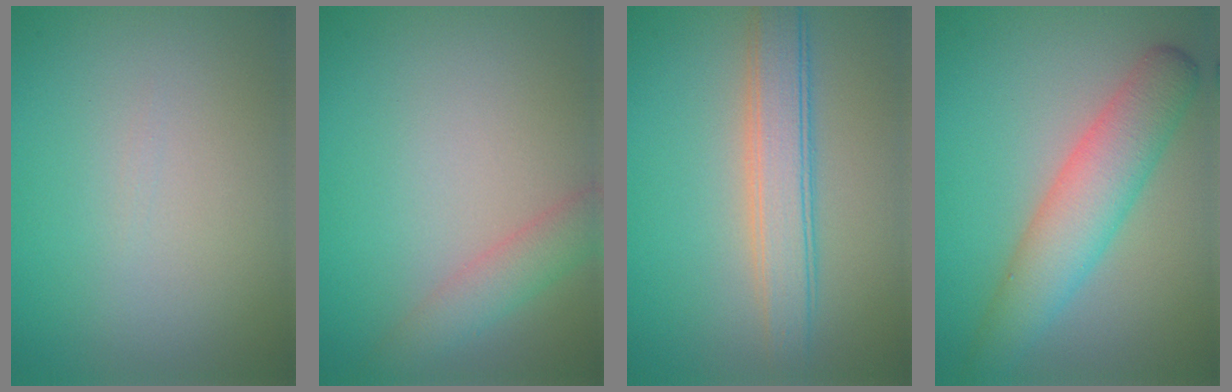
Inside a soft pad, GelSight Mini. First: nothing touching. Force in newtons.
{"total": 2.8, "press": 2.8, "slide": 0.2}
{"total": 3.6, "press": 3.6, "slide": 0.1}
{"total": 5.5, "press": 5.5, "slide": 0.1}